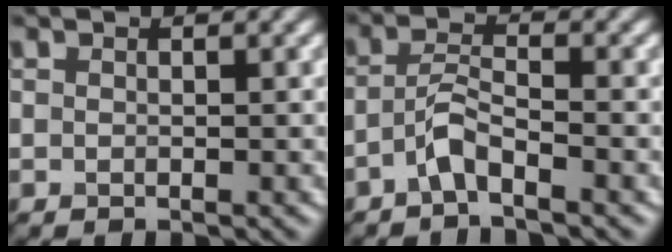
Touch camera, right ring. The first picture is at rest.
{"total": 2.6, "force": [-1.8, 0.5, 1.9], "torque": [-0.039, 0.007, -0.041]}